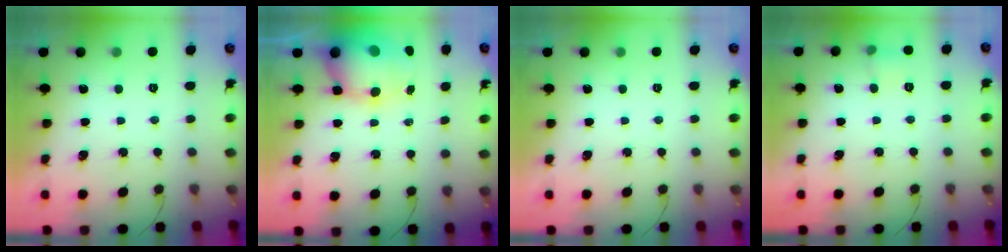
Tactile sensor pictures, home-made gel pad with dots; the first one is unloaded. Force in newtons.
{"total": 11.1, "press": 10.7, "slide": 2.9}
{"total": 0.0}
{"total": 5.2, "press": 5.0, "slide": 1.2}